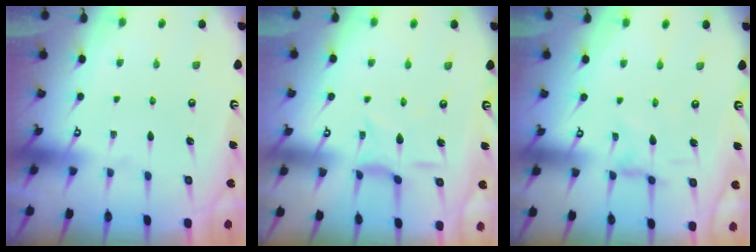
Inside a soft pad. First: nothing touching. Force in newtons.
{"total": 4.8, "press": 4.8, "slide": 0.3}
{"total": 1.2, "press": 1.2, "slide": 0.3}